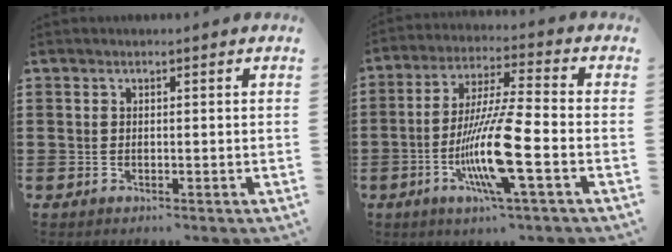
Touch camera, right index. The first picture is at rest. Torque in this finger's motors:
{"motor_torque": [2.14, 0.00, 1.05, 0.21]}